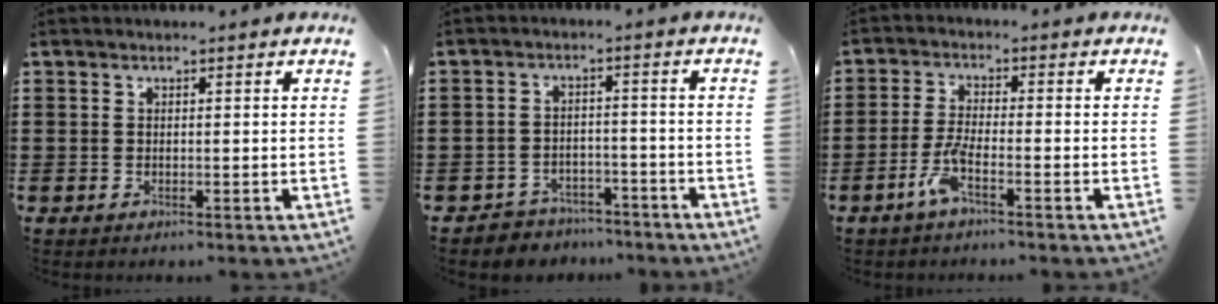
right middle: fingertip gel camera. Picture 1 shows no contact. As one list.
[{"total": 3.6, "force": [-3.5, 0.9, -0.3], "torque": [-0.004, 0.004, -0.076]}, {"total": 4.3, "force": [-2.5, 0.6, 3.5], "torque": [-0.079, -0.004, -0.050]}]